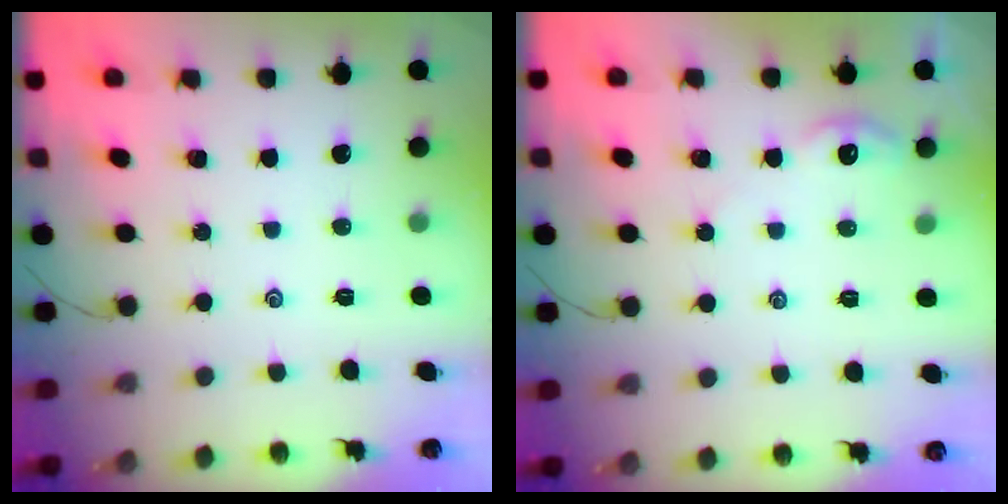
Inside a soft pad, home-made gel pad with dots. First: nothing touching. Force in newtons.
{"total": 3.7, "press": 3.7, "slide": 0.6}